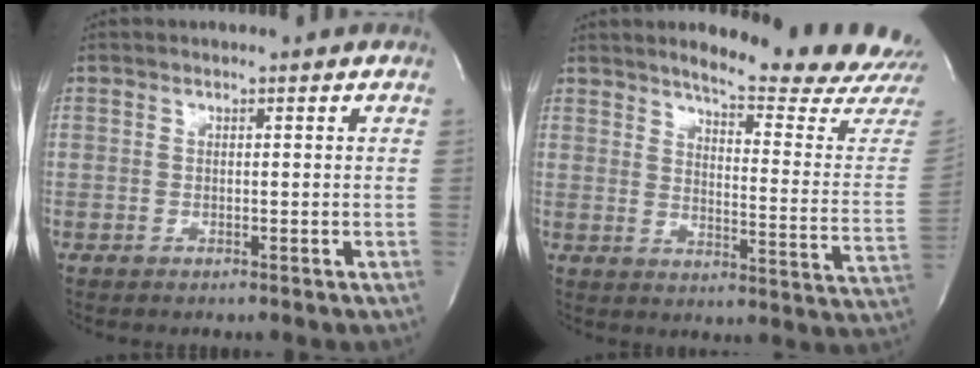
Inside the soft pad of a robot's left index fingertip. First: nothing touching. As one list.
[{"total": 17.0, "force": [16.0, -0.8, 5.8], "torque": [-0.085, -0.120, 0.185]}]